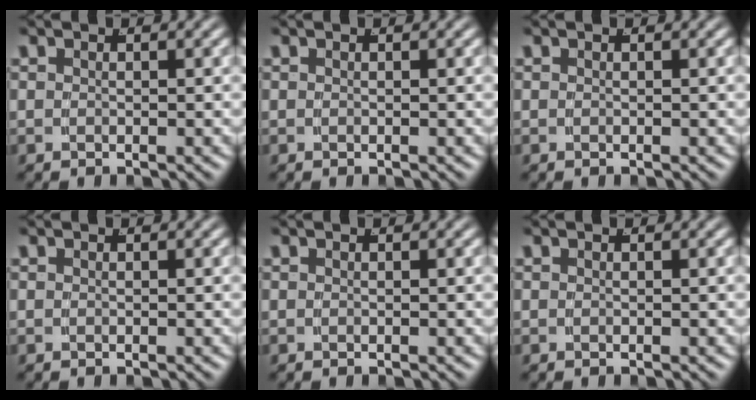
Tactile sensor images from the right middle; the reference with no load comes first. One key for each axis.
{"total": 0.0}
{"total": 0.0}
{"total": 0.0}
{"total": 0.0}
{"total": 0.0}